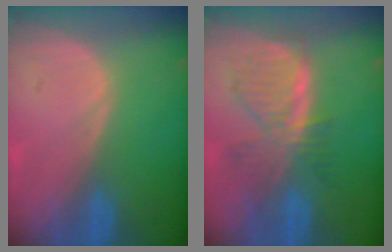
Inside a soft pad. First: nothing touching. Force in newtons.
{"total": 7.7, "press": 6.9, "slide": 3.3}